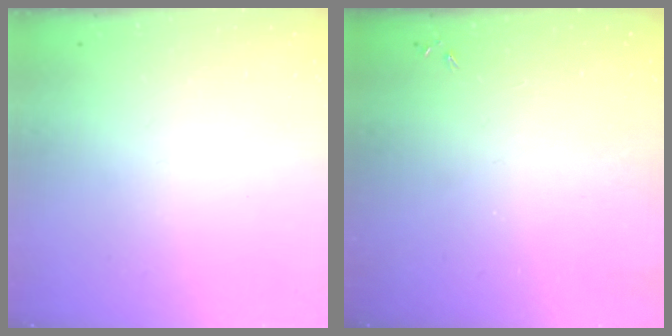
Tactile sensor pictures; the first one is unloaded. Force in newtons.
{"total": 0.0}